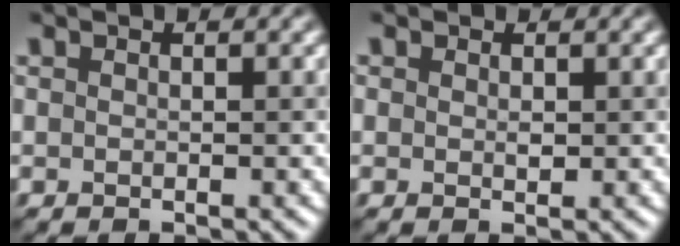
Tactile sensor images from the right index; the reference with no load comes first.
{"total": 0.8, "force": [0.2, 0.6, 0.4], "torque": [-0.006, -0.002, 0.002]}